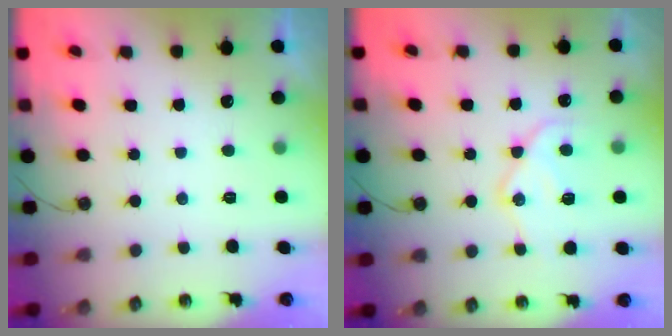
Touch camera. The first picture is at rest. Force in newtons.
{"total": 13.5, "press": 13.5, "slide": 1.1}